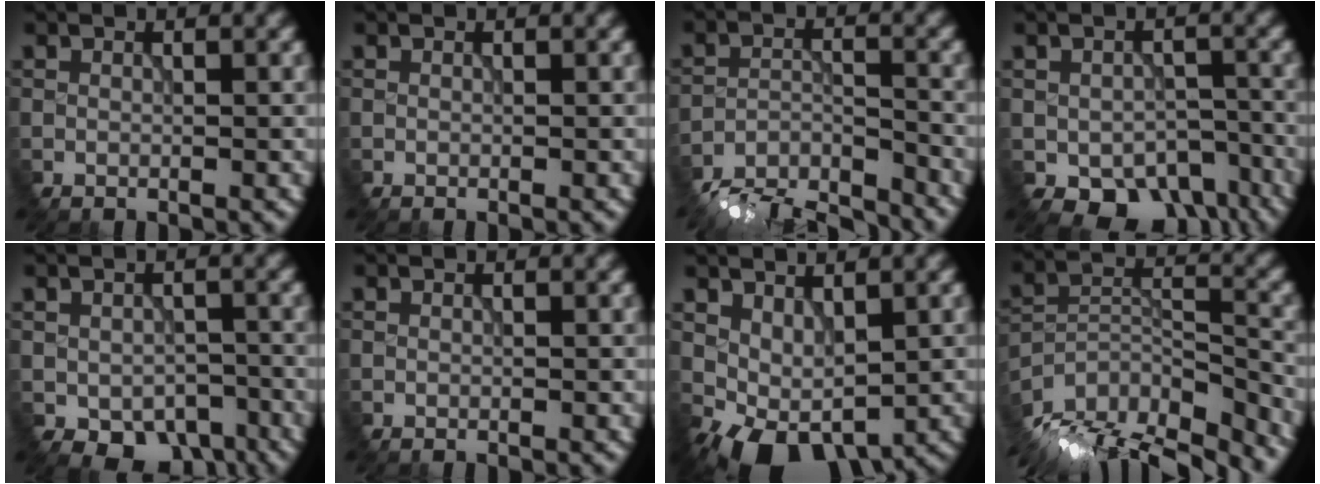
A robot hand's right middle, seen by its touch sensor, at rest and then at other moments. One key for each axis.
{"total": 0.0}
{"total": 9.4, "fx": -8.9, "fy": 1.8, "fz": 2.2, "tx": -0.035, "ty": -0.007, "tz": -0.151}
{"total": 7.4, "fx": -4.2, "fy": 4.5, "fz": 4.0, "tx": -0.056, "ty": -0.035, "tz": -0.045}
{"total": 5.8, "fx": -3.0, "fy": 3.8, "fz": 3.1, "tx": -0.047, "ty": -0.028, "tz": -0.030}
{"total": 0.0}
{"total": 4.8, "fx": -1.3, "fy": 3.0, "fz": 3.6, "tx": -0.061, "ty": -0.007, "tz": -0.013}
{"total": 16.4, "fx": -14.3, "fy": 6.0, "fz": 5.4, "tx": -0.103, "ty": -0.001, "tz": -0.190}